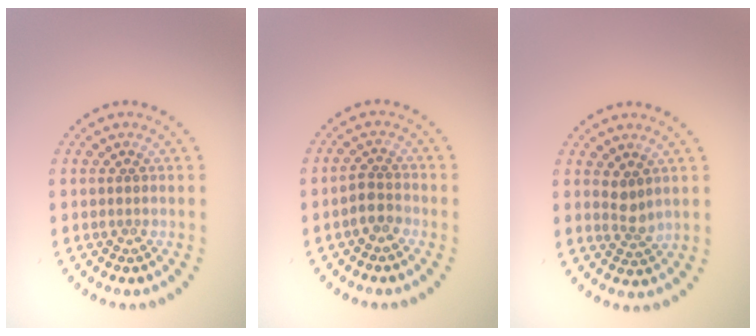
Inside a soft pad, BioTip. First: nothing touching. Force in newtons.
{"total": 1.8, "press": 1.5, "slide": 1.0}
{"total": 1.7, "press": 1.4, "slide": 1.0}